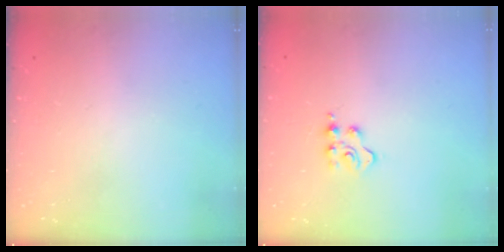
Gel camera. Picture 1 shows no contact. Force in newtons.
{"total": 3.9, "press": 3.8, "slide": 0.5}